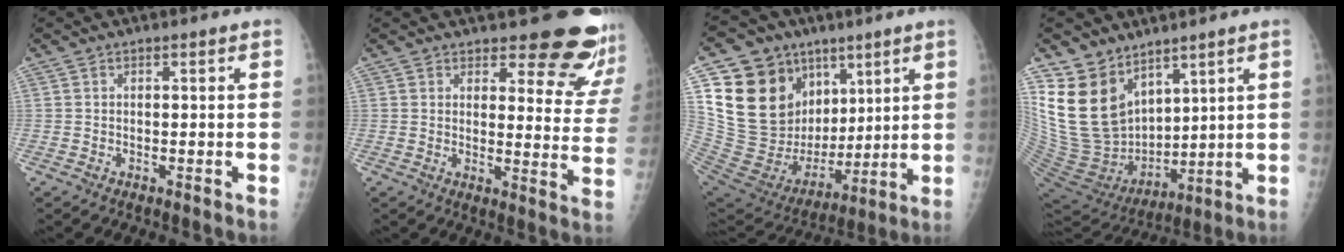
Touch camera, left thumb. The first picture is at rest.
{"total": 15.8, "force": [13.6, 4.7, 6.5], "torque": [-0.032, -0.122, 0.146]}
{"total": 25.5, "force": [9.6, 18.8, 14.3], "torque": [-0.236, -0.001, 0.193]}
{"total": 17.6, "force": [10.5, 11.4, 8.3], "torque": [-0.131, -0.055, 0.230]}